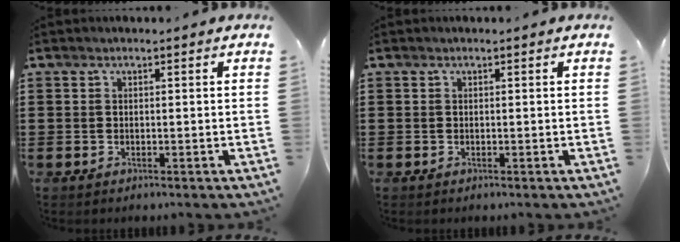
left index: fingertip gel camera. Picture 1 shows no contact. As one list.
[{"total": 0.0}]